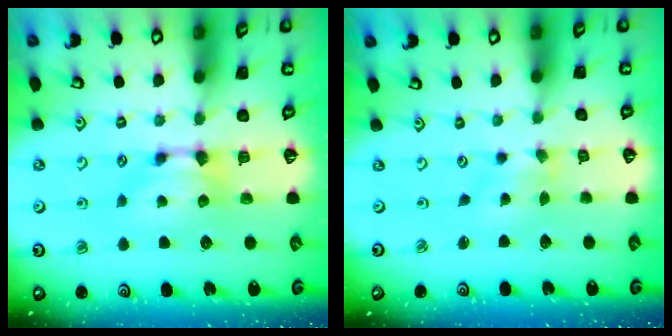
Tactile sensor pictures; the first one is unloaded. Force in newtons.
{"total": 1.7, "press": 1.3, "slide": 1.0}